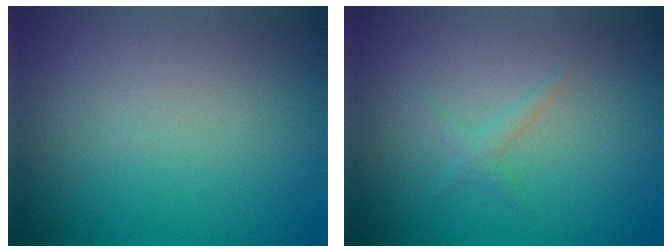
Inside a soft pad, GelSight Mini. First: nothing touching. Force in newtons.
{"total": 1.1, "press": 1.1, "slide": 0.0}